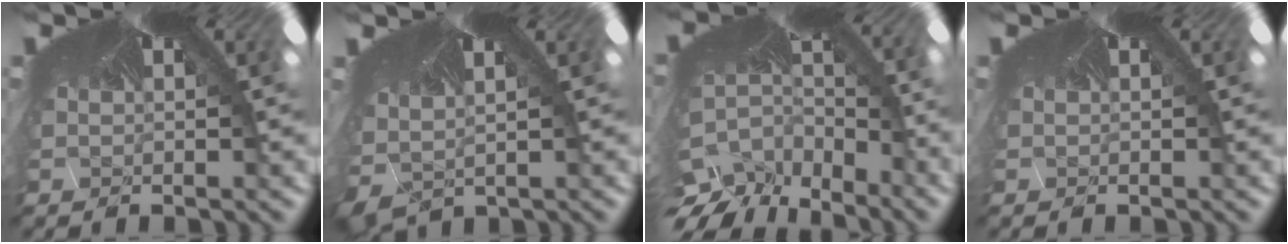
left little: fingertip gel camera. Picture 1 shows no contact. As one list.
[{"total": 3.0, "force": [-3.0, -0.1, 0.0], "torque": [-0.027, -0.041, -0.023]}, {"total": 9.0, "force": [-8.9, 0.0, 1.6], "torque": [-0.014, -0.067, -0.107]}, {"total": 0.0}]